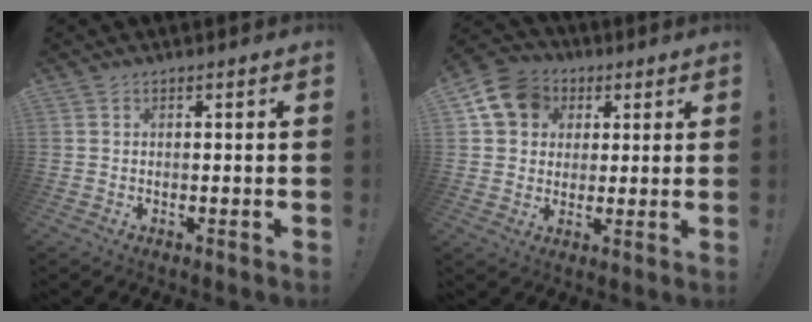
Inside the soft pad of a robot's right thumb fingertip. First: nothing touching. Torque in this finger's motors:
{"motor_torque": [0.06, 1.10, 0.36, -0.18, 0.10]}